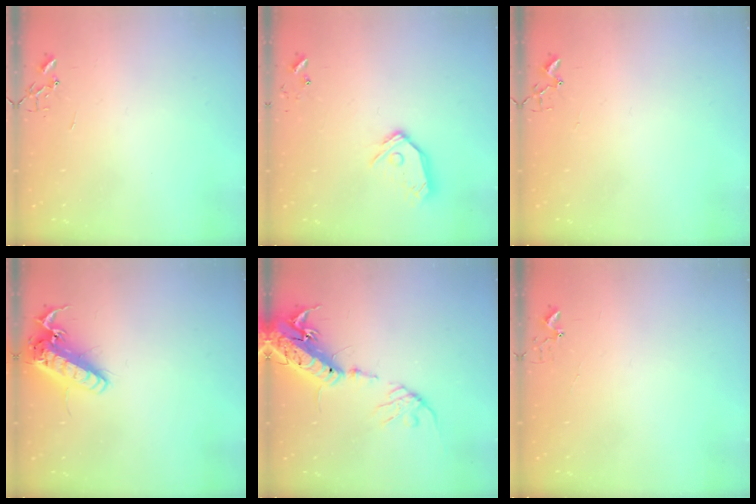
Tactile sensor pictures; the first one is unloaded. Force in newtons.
{"total": 11.6, "press": 11.6, "slide": 1.4}
{"total": 3.0, "press": 2.9, "slide": 0.4}
{"total": 16.4, "press": 16.1, "slide": 3.2}
{"total": 19.6, "press": 19.1, "slide": 4.3}
{"total": 3.4, "press": 3.4, "slide": 0.5}